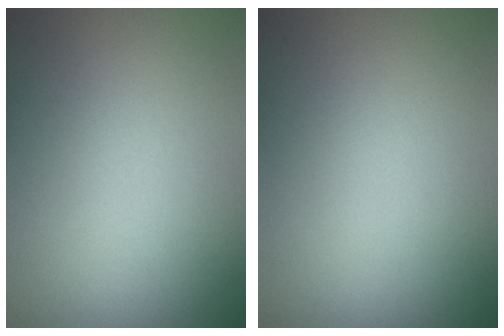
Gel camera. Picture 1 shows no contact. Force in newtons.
{"total": 0.0}